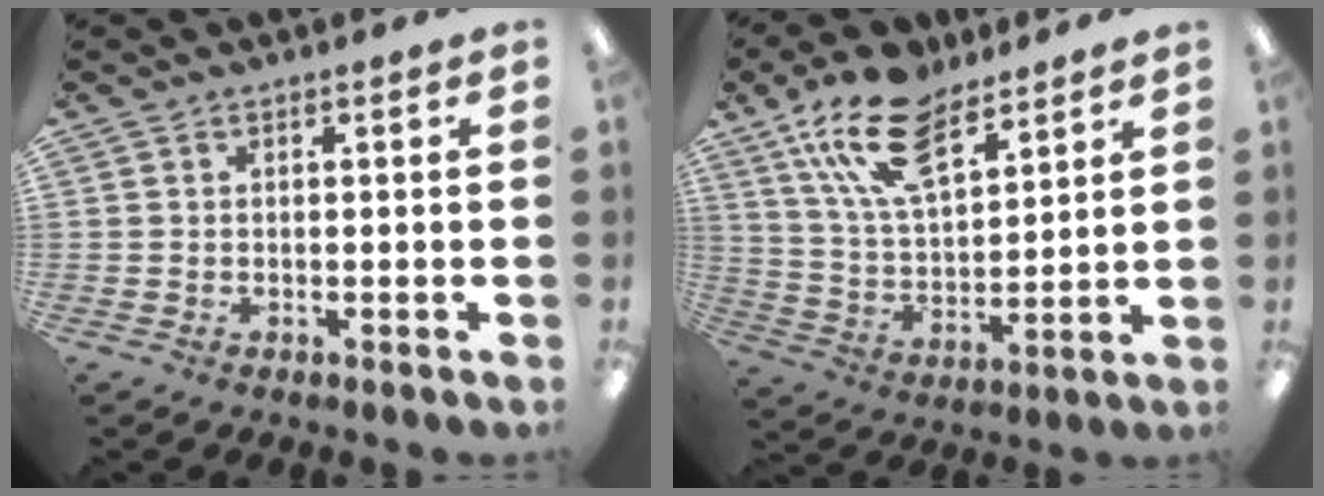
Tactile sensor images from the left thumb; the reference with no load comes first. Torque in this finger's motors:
{"motor_torque": [0.23, 0.23, 1.34, -1.43, 0.25]}